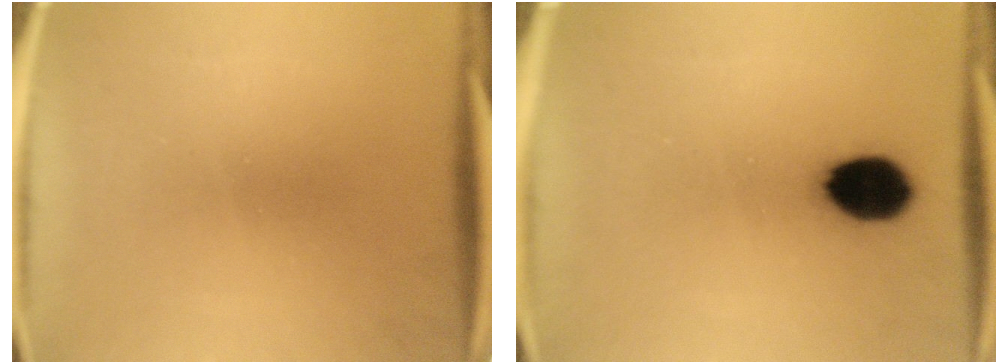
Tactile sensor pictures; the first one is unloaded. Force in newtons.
{"total": 10.1}